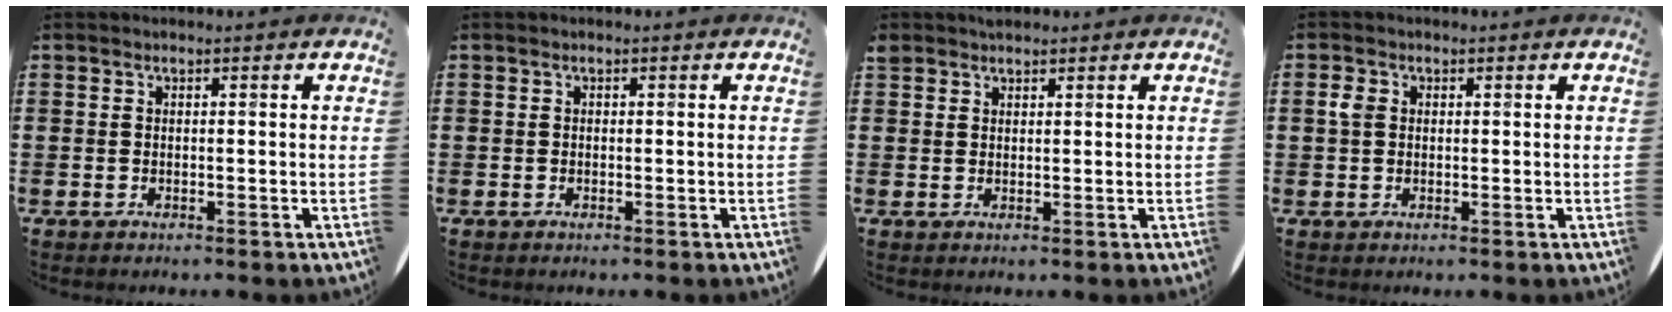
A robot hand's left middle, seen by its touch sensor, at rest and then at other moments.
{"total": 0.0}
{"total": 1.4, "force": [1.2, 0.5, -0.2], "torque": [0.003, 0.004, 0.025]}
{"total": 1.9, "force": [0.6, 1.5, 1.1], "torque": [-0.026, 0.008, 0.011]}